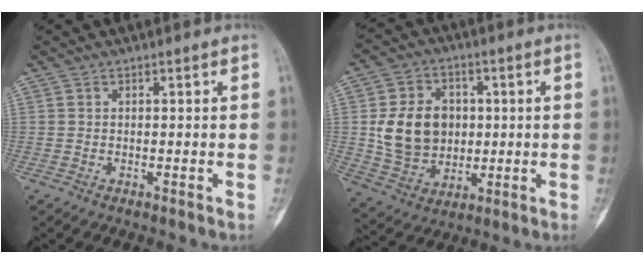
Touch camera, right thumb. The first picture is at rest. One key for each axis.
{"total": 13.7, "fx": 1.1, "fy": 11.1, "fz": 7.9, "tx": -0.100, "ty": -0.001, "tz": 0.032}